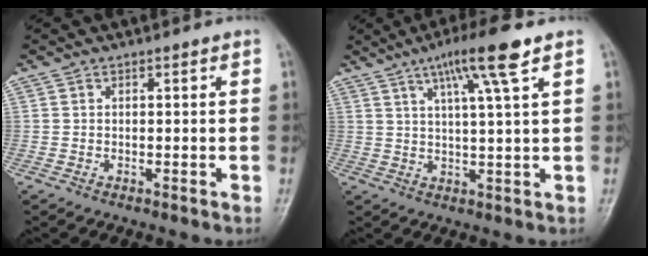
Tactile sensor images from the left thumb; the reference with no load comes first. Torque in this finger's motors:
{"motor_torque": [0.18, 0.09, -0.06, 0.00, 0.13]}